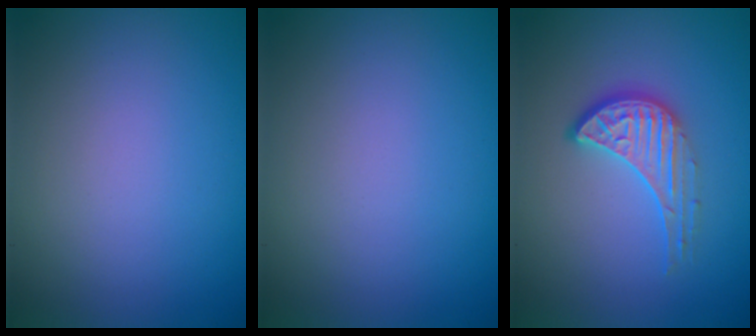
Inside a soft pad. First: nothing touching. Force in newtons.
{"total": 0.0}
{"total": 3.3, "press": 2.9, "slide": 1.6}